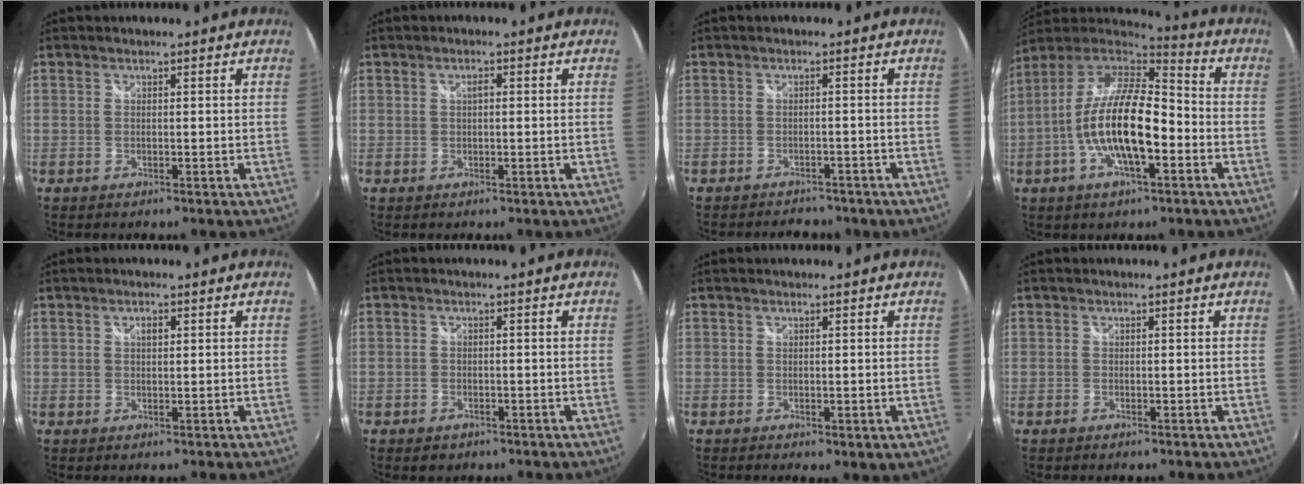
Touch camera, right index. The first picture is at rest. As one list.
[{"total": 1.1, "force": [0.2, 0.5, 1.0], "torque": [-0.017, 0.003, 0.002]}, {"total": 7.0, "force": [-5.9, 3.1, 2.2], "torque": [-0.052, -0.007, -0.075]}, {"total": 17.9, "force": [-4.4, 6.1, 16.2], "torque": [-0.306, -0.003, -0.086]}, {"total": 1.3, "force": [0.5, 0.7, 1.0], "torque": [-0.015, 0.003, 0.008]}, {"total": 2.2, "force": [-1.3, 1.6, 0.7], "torque": [-0.017, -0.003, -0.019]}, {"total": 2.3, "force": [-0.5, 0.8, 2.1], "torque": [-0.028, -0.010, -0.005]}, {"total": 0.5, "force": [-0.4, 0.3, 0.1], "torque": [-0.003, -0.004, -0.010]}]